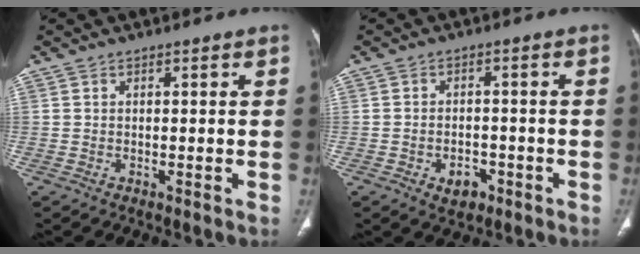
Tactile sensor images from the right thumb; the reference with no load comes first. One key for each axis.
{"total": 4.3, "fx": -2.1, "fy": 2.9, "fz": 2.3, "tx": -0.021, "ty": 0.014, "tz": -0.026}